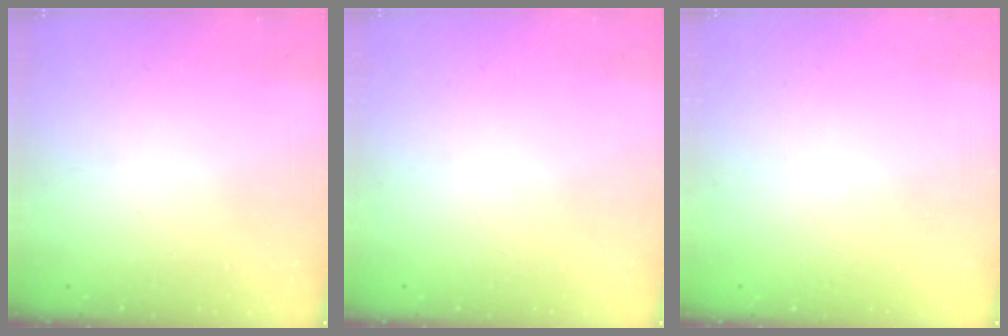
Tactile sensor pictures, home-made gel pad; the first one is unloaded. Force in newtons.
{"total": 0.0}
{"total": 0.0}